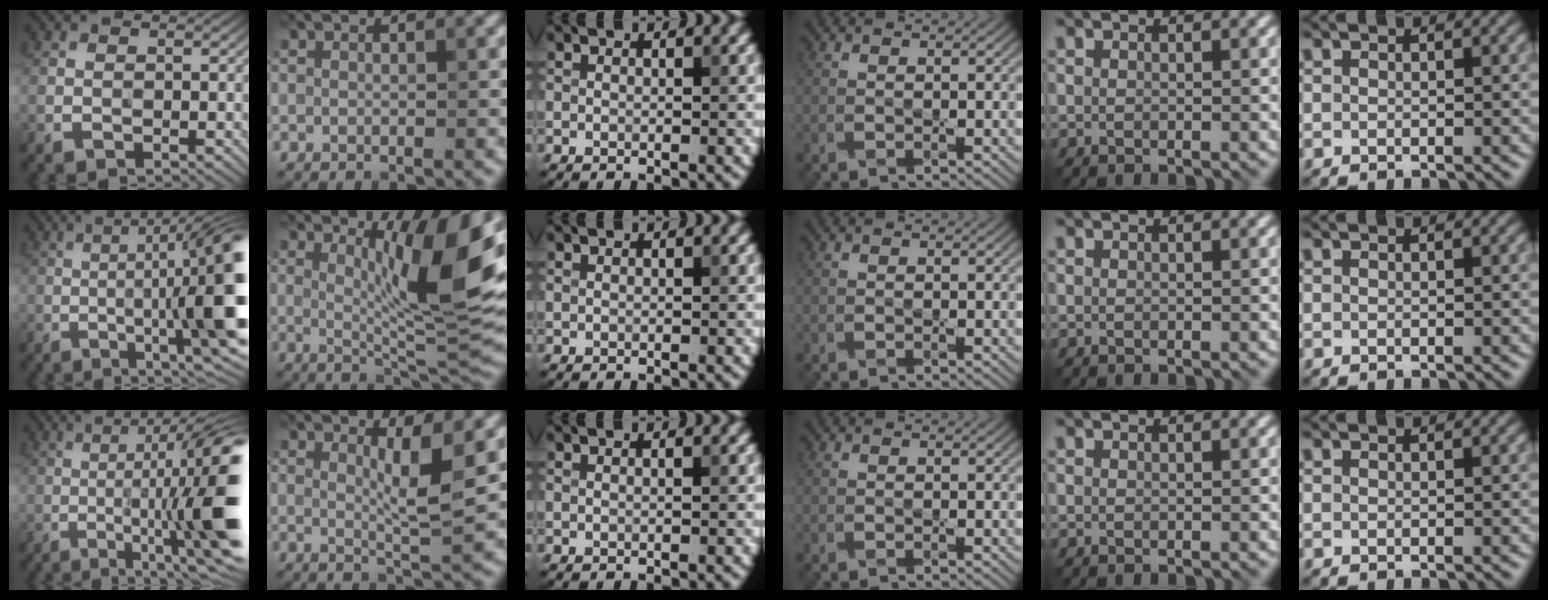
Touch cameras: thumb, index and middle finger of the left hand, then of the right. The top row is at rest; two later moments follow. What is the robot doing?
{"motion": "press", "object": "grip strengthener"}